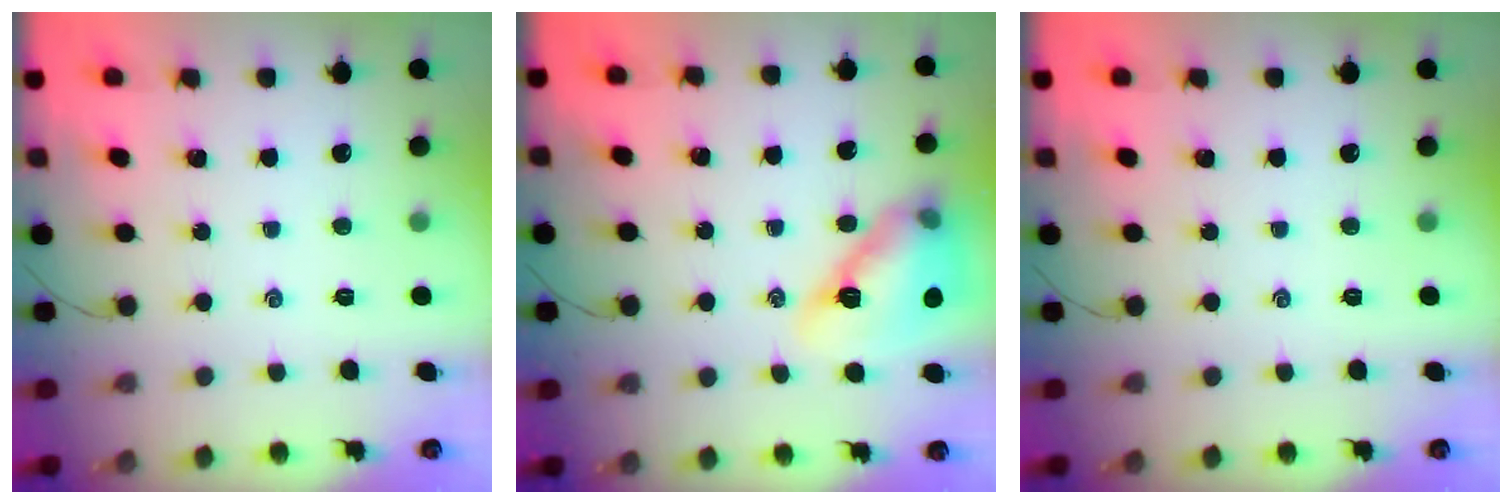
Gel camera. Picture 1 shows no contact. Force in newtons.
{"total": 15.3, "press": 14.7, "slide": 4.2}
{"total": 0.0}